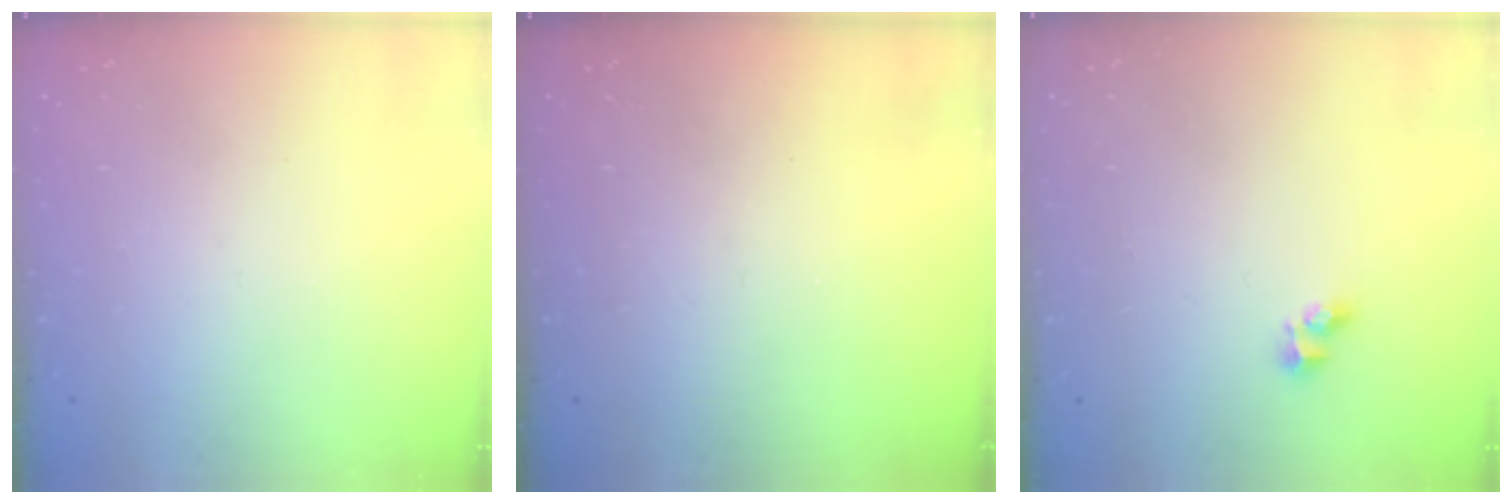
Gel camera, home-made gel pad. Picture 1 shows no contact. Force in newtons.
{"total": 0.0}
{"total": 2.7, "press": 2.5, "slide": 1.0}